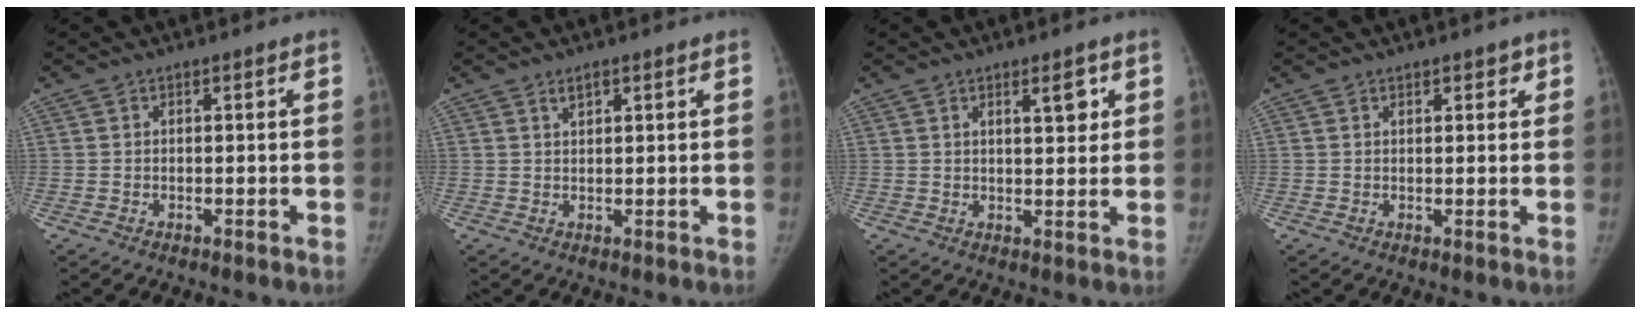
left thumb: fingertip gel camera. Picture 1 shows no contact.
{"total": 1.7, "force": [1.2, 0.7, 1.0], "torque": [-0.012, -0.006, 0.021]}
{"total": 4.3, "force": [2.0, 1.5, 3.5], "torque": [-0.040, -0.012, 0.032]}
{"total": 2.0, "force": [1.3, 1.2, 1.0], "torque": [0.004, -0.005, 0.015]}